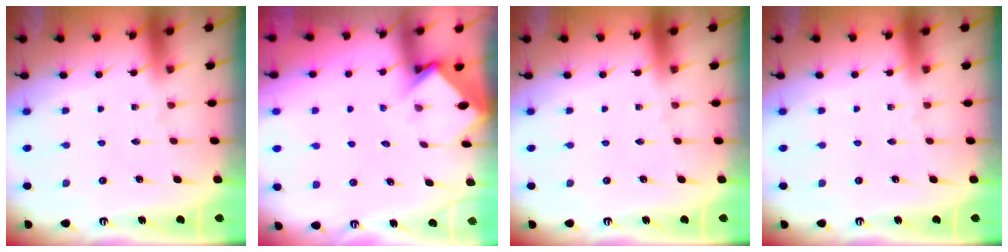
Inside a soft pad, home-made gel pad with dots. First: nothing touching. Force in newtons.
{"total": 3.4, "press": 3.4, "slide": 0.3}
{"total": 0.0}
{"total": 0.0}